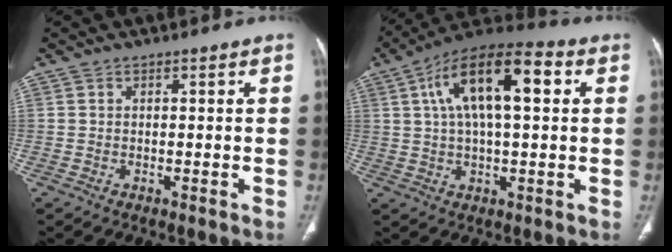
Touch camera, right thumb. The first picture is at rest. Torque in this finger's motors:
{"motor_torque": [0.76, 4.25, 1.80, 0.03, 0.20]}